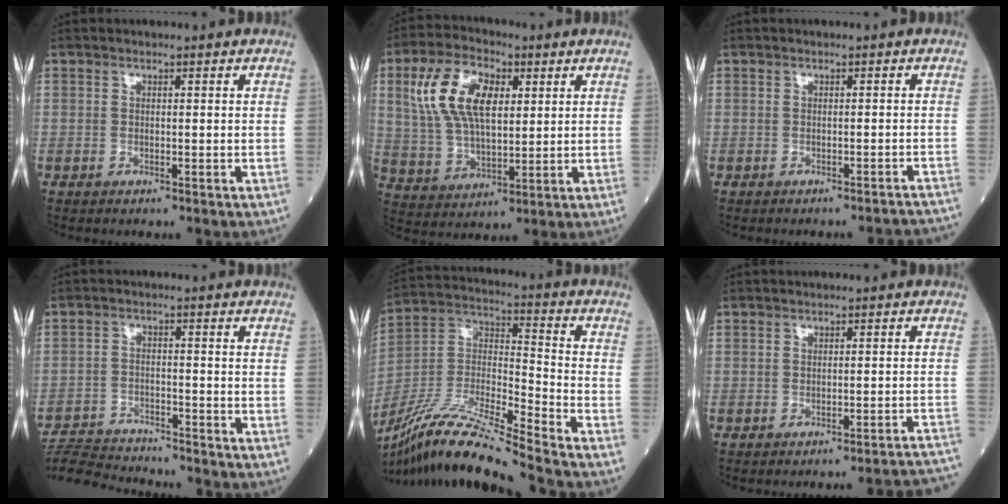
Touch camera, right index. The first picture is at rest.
{"total": 12.5, "force": [4.1, 6.2, 10.0], "torque": [-0.215, 0.023, 0.079]}
{"total": 6.2, "force": [-6.1, -0.3, 1.0], "torque": [0.000, -0.007, -0.062]}
{"total": 10.8, "force": [-10.6, 0.0, 2.0], "torque": [-0.037, -0.001, -0.178]}
{"total": 18.3, "force": [-15.9, -1.3, 8.9], "torque": [-0.191, -0.009, -0.297]}
{"total": 11.8, "force": [-11.5, -1.8, 1.8], "torque": [0.013, -0.010, -0.129]}